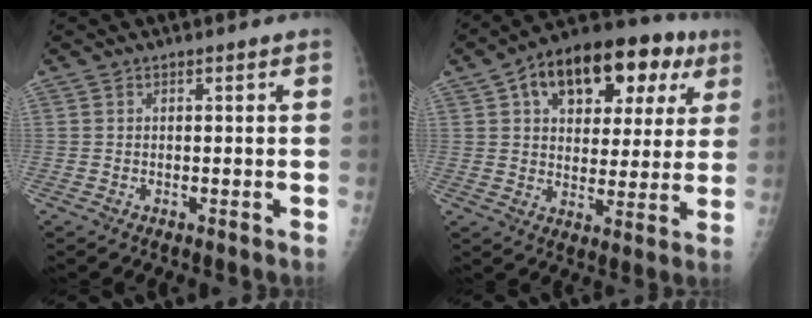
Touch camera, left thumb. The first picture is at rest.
{"total": 21.2, "force": [9.1, 12.2, 14.7], "torque": [-0.169, 0.018, 0.130]}